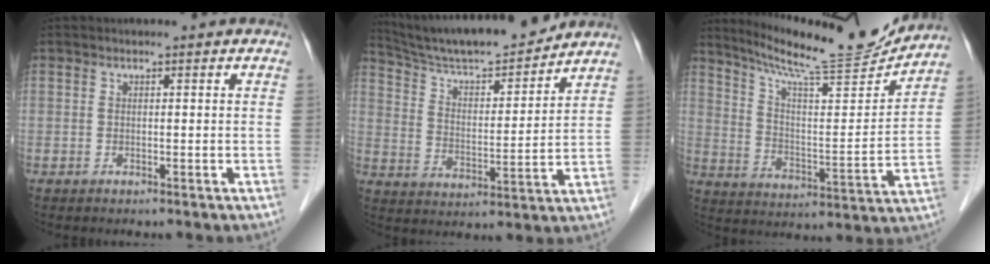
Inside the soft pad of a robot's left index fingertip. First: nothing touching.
{"total": 16.6, "force": [15.5, 1.4, 5.7], "torque": [-0.104, -0.002, 0.255]}
{"total": 18.2, "force": [17.0, 0.5, 6.6], "torque": [-0.118, -0.037, 0.259]}